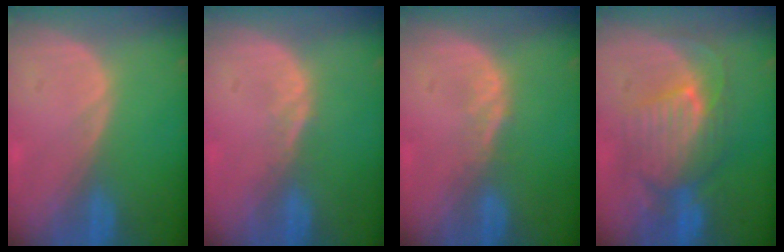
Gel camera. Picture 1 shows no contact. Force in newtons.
{"total": 1.5, "press": 1.2, "slide": 0.9}
{"total": 1.4, "press": 1.4, "slide": 0.1}
{"total": 9.1, "press": 8.7, "slide": 2.6}